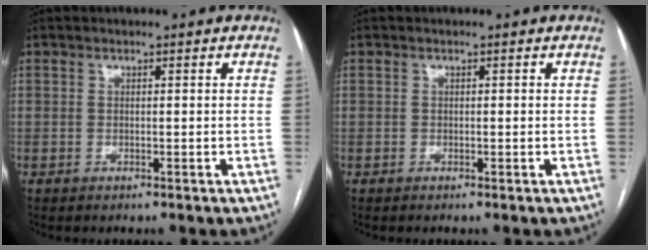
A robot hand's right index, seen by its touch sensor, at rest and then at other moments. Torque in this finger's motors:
{"motor_torque": [-0.12, -0.11, -0.02, -0.02]}